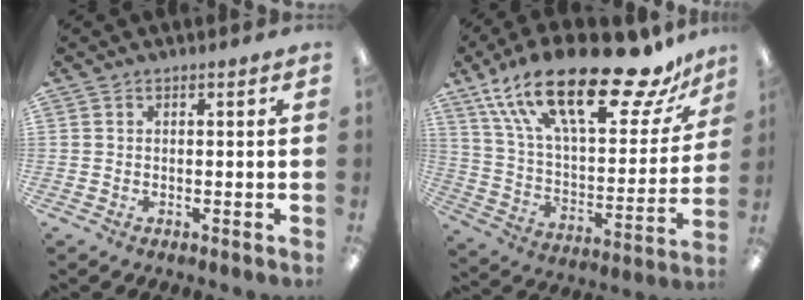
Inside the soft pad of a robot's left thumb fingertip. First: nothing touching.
{"total": 28.8, "force": [18.5, 10.0, 19.7], "torque": [-0.341, -0.109, 0.308]}